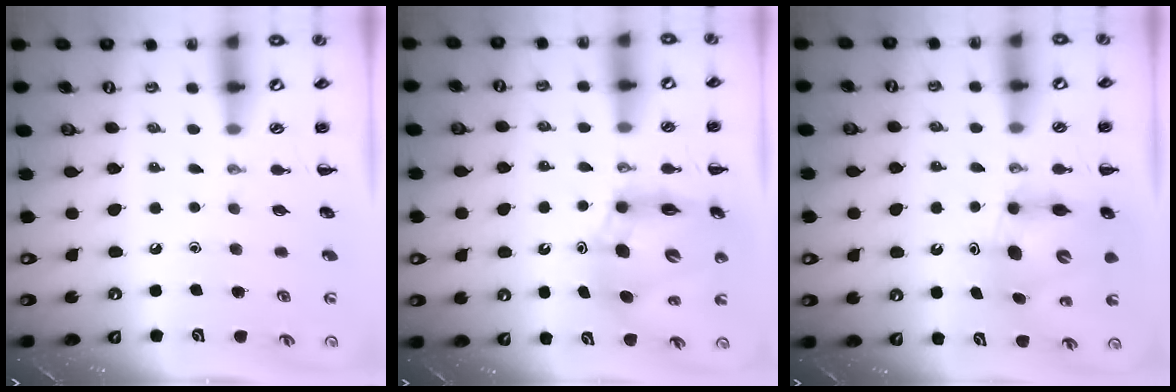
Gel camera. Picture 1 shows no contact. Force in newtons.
{"total": 12.2, "press": 11.6, "slide": 3.6}
{"total": 6.4, "press": 6.2, "slide": 1.4}